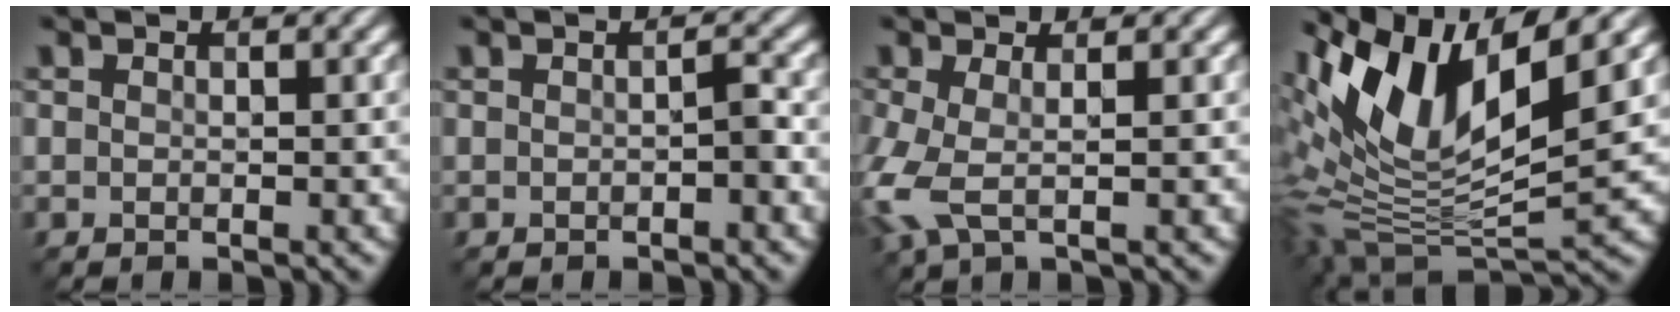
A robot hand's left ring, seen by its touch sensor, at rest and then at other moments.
{"total": 1.0, "force": [-0.3, 0.2, 0.9], "torque": [-0.013, 0.004, -0.003]}
{"total": 3.9, "force": [-0.4, 1.5, 3.5], "torque": [-0.100, -0.007, -0.012]}
{"total": 11.7, "force": [4.1, 5.2, 9.7], "torque": [-0.200, -0.002, 0.076]}